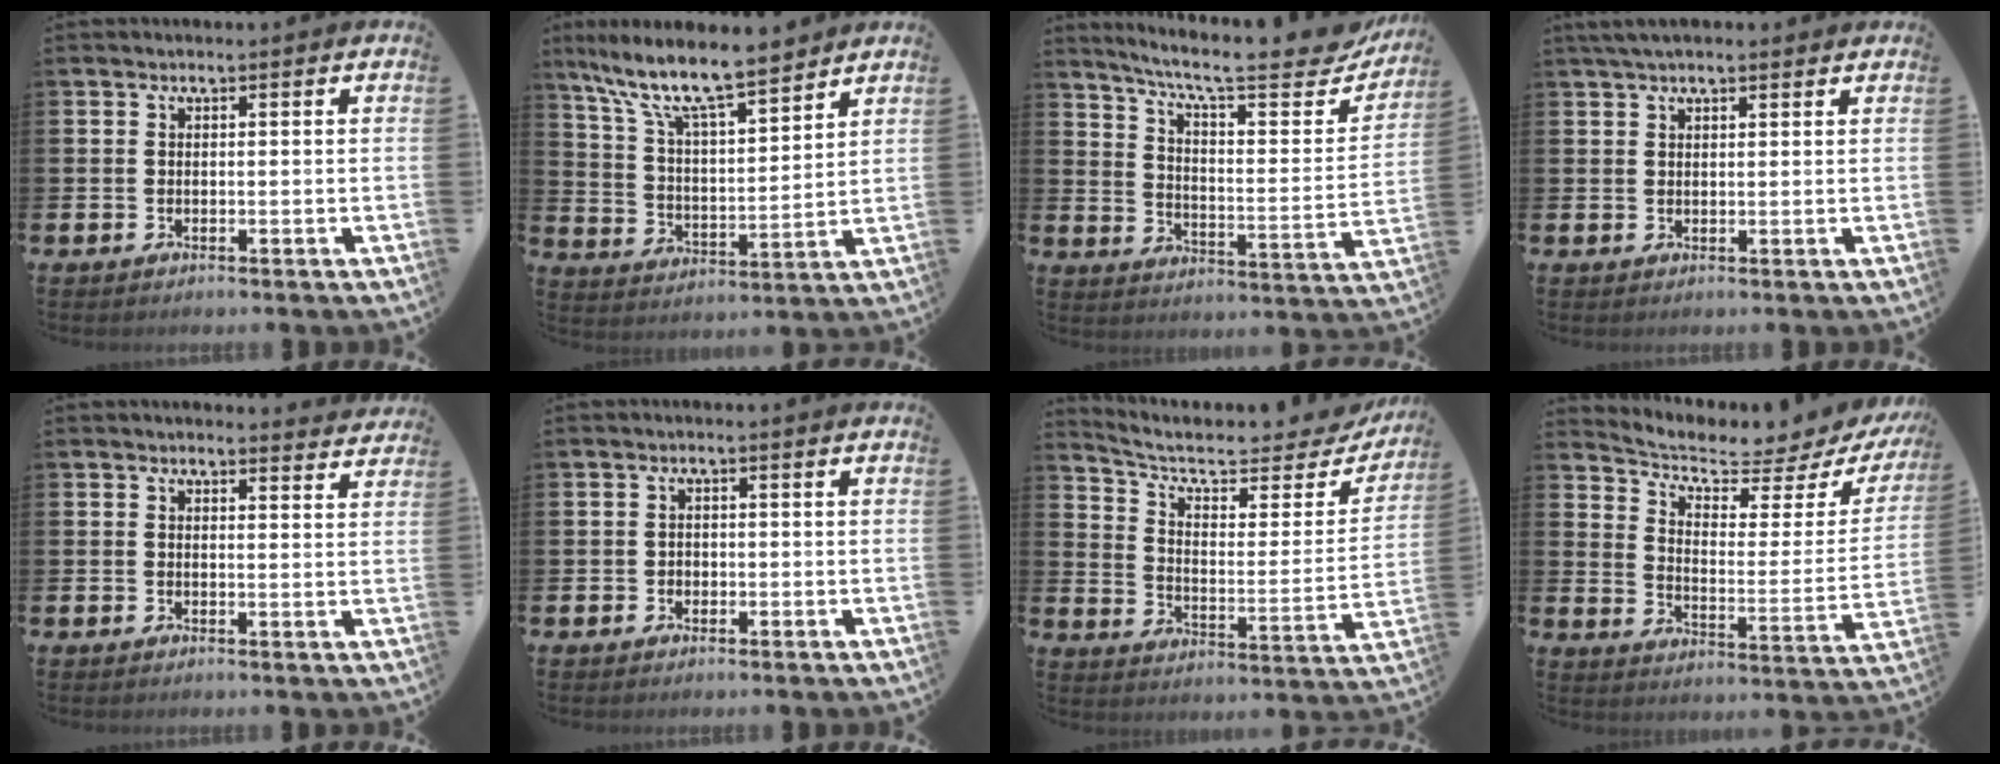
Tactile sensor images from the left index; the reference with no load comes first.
{"total": 10.8, "force": [9.5, 2.1, 4.8], "torque": [-0.127, -0.056, 0.164]}
{"total": 9.1, "force": [7.6, 1.6, 4.8], "torque": [-0.105, -0.052, 0.118]}
{"total": 2.5, "force": [2.1, 0.7, 1.2], "torque": [-0.025, 0.003, 0.039]}
{"total": 2.4, "force": [2.4, 0.3, 0.0], "torque": [0.003, -0.016, 0.042]}
{"total": 1.1, "force": [-0.4, 1.0, 0.3], "torque": [-0.007, 0.005, -0.009]}
{"total": 7.6, "force": [6.2, 2.5, 3.6], "torque": [-0.098, -0.040, 0.100]}
{"total": 4.8, "force": [4.3, 1.3, 1.8], "torque": [-0.060, -0.044, 0.062]}